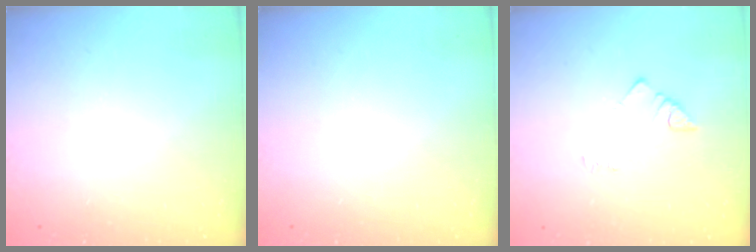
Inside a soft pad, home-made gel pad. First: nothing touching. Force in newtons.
{"total": 0.0}
{"total": 2.5, "press": 2.5, "slide": 0.4}